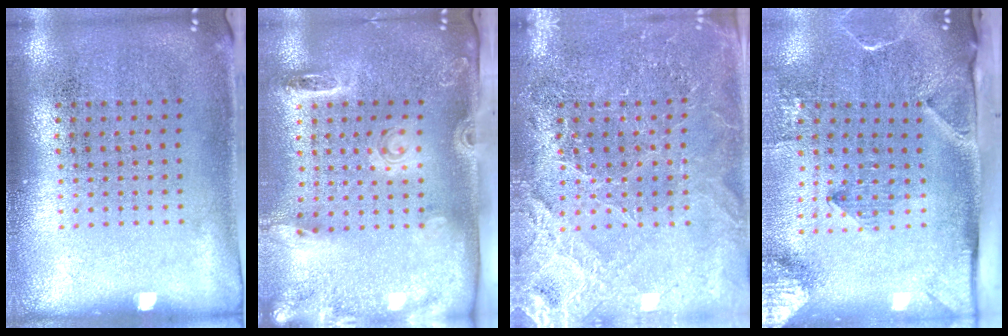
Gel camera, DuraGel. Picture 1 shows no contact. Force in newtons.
{"total": 2.7, "press": 1.9, "slide": 1.9}
{"total": 3.4, "press": 3.3, "slide": 0.8}
{"total": 3.3, "press": 2.3, "slide": 2.4}